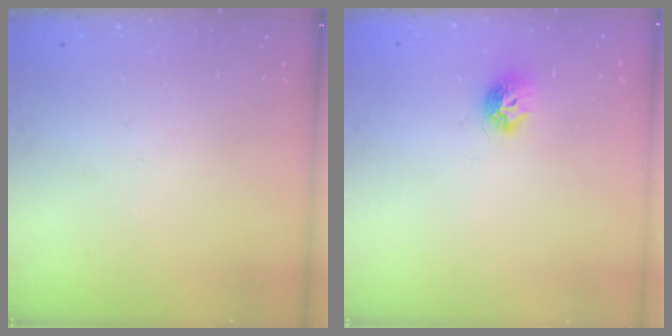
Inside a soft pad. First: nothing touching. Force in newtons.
{"total": 7.6, "press": 7.6, "slide": 0.2}